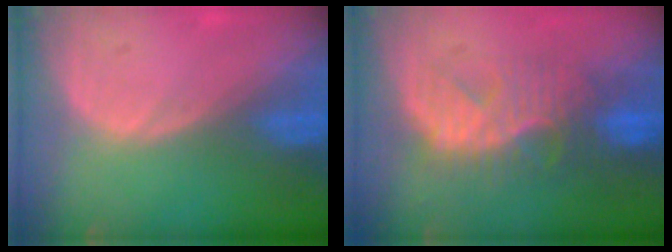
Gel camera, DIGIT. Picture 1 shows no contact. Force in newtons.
{"total": 8.8, "press": 8.5, "slide": 2.2}